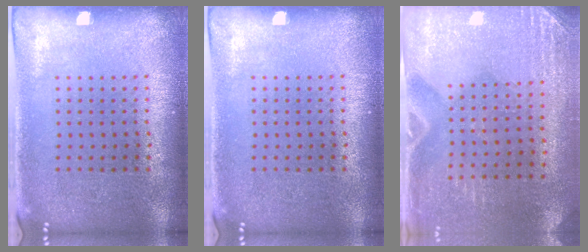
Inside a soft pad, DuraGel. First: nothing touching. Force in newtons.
{"total": 0.0}
{"total": 2.8, "press": 2.5, "slide": 1.3}